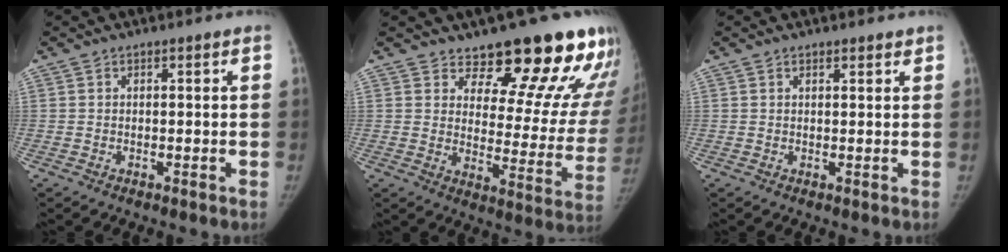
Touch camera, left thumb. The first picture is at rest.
{"total": 18.7, "force": [15.1, 6.4, 9.0], "torque": [-0.060, -0.113, 0.187]}
{"total": 1.3, "force": [1.0, 0.5, 0.6], "torque": [-0.004, -0.006, 0.014]}